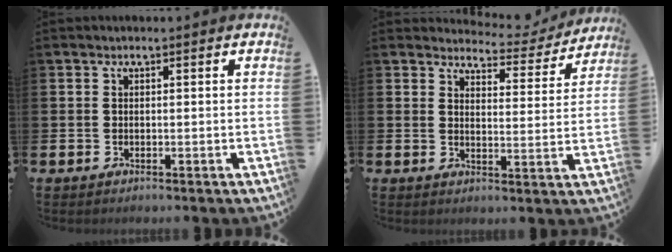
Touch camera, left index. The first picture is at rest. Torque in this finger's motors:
{"motor_torque": [0.89, -1.25, 0.27, 0.00]}